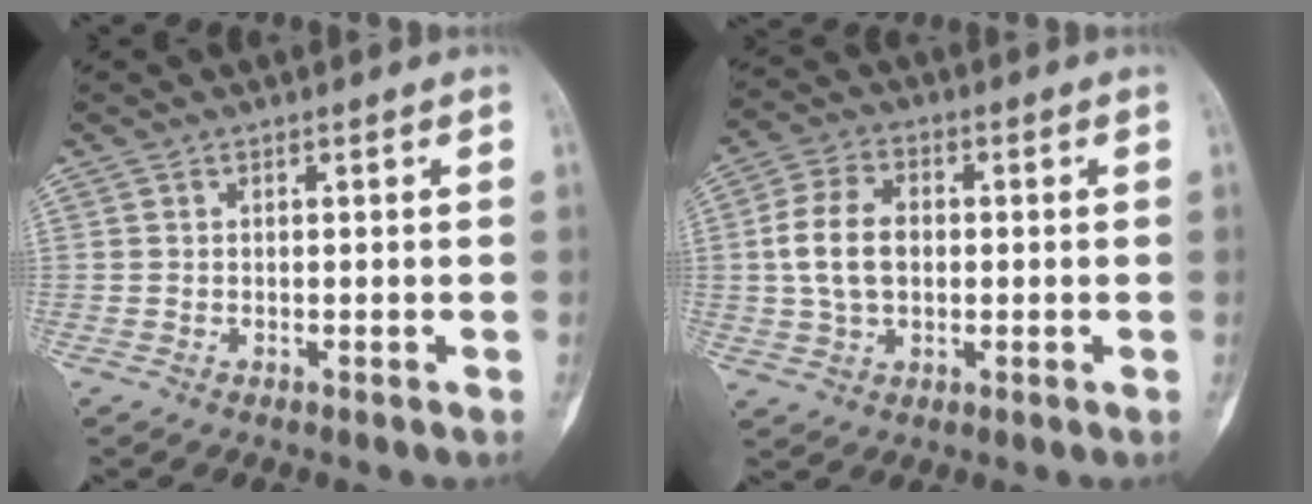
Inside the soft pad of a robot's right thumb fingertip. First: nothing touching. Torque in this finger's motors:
{"motor_torque": [0.04, 0.04, 0.31, -0.29, 0.19]}